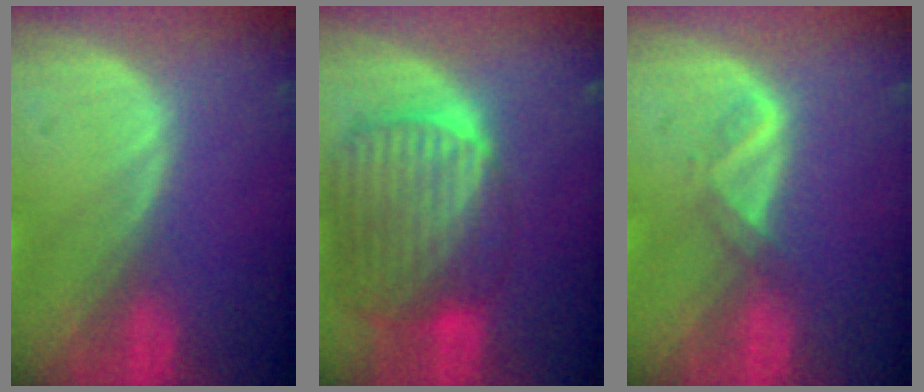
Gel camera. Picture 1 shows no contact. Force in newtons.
{"total": 10.7, "press": 9.1, "slide": 5.5}
{"total": 2.1, "press": 2.0, "slide": 0.6}